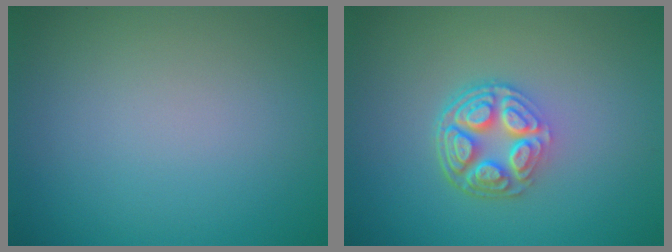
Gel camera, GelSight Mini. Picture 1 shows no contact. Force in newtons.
{"total": 5.2, "press": 3.8, "slide": 3.6}